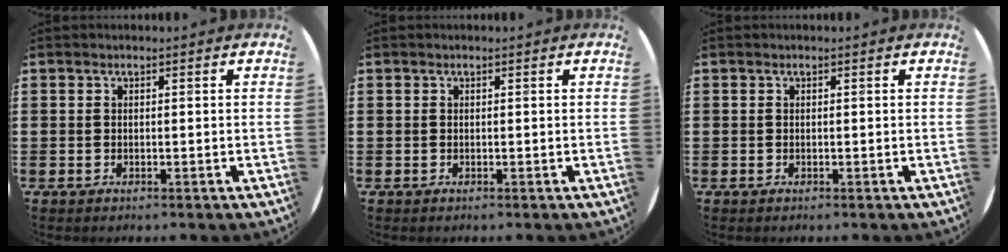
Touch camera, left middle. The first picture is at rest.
{"total": 0.0}
{"total": 0.0}